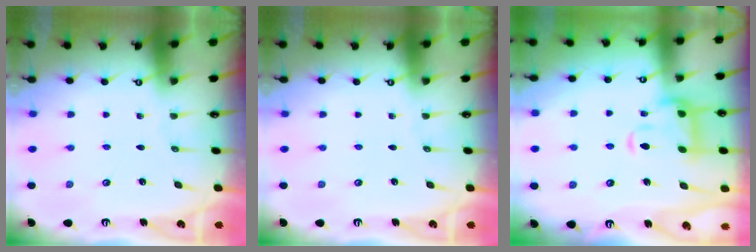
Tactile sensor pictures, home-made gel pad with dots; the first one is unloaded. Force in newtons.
{"total": 0.0}
{"total": 7.0, "press": 6.8, "slide": 1.6}